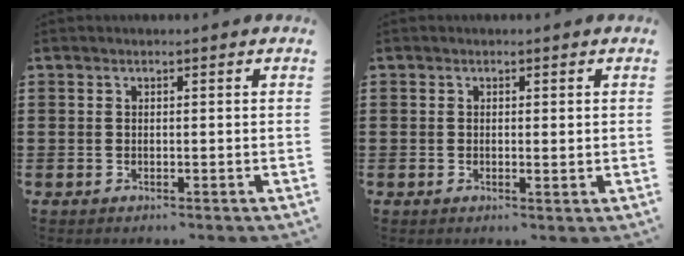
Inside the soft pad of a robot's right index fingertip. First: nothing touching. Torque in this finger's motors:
{"motor_torque": [-0.20, 0.34, -0.02, -0.01]}